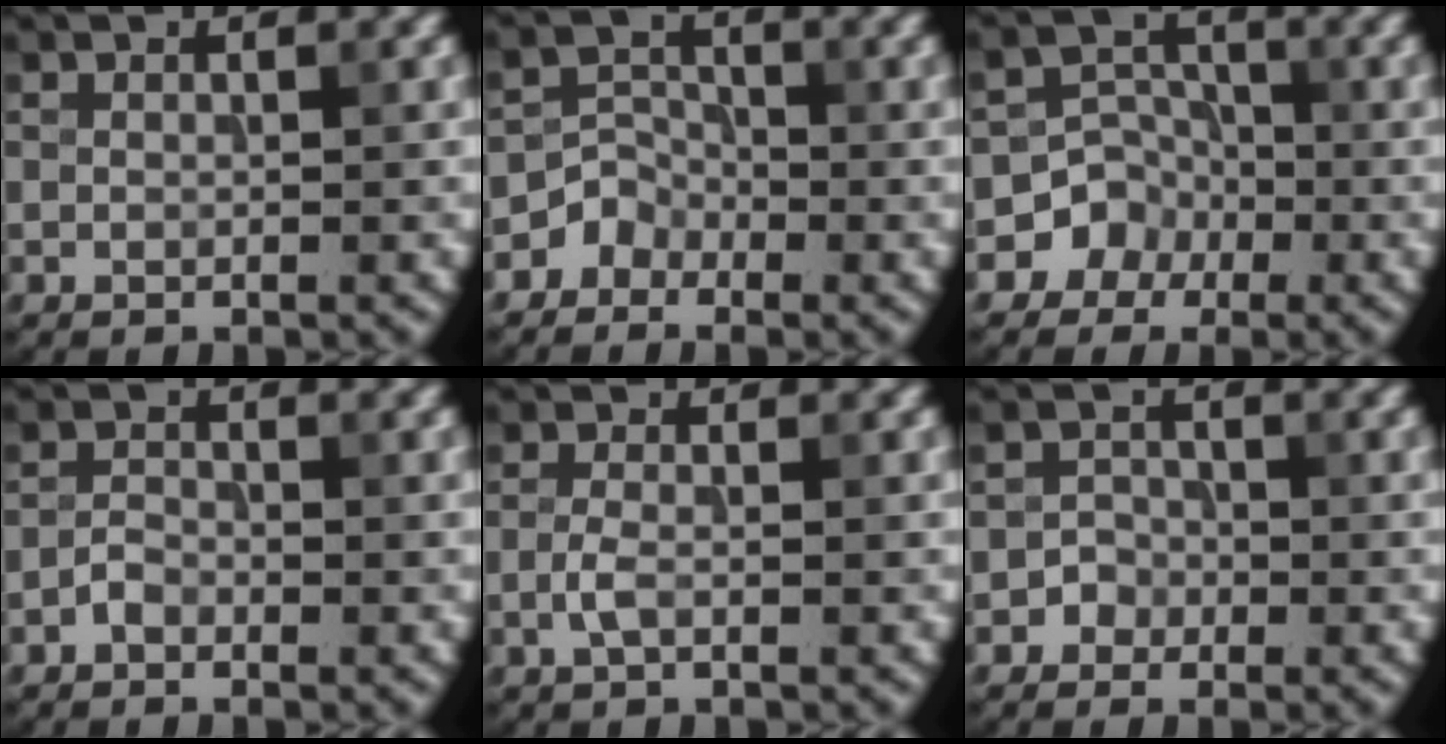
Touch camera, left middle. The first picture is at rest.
{"total": 2.1, "force": [-1.5, 1.4, 0.1], "torque": [0.014, 0.017, -0.036]}
{"total": 4.3, "force": [-2.1, 3.8, 0.1], "torque": [0.038, 0.010, -0.054]}
{"total": 1.1, "force": [-0.8, 0.6, 0.5], "torque": [-0.008, 0.004, -0.018]}
{"total": 1.5, "force": [-0.5, 0.5, 1.3], "torque": [-0.032, 0.001, -0.015]}
{"total": 1.4, "force": [-0.7, 1.1, -0.1], "torque": [0.010, 0.007, -0.012]}